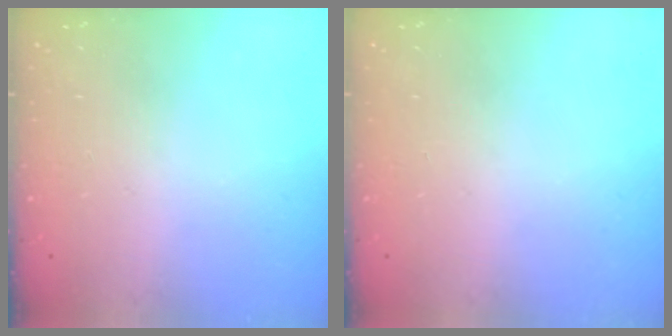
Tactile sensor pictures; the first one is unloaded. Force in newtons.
{"total": 0.0}